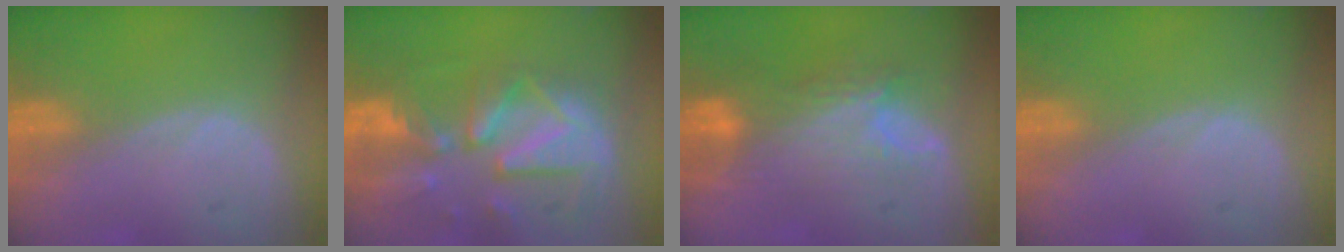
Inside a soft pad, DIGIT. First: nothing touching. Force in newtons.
{"total": 12.4, "press": 10.8, "slide": 6.1}
{"total": 8.7, "press": 7.8, "slide": 3.8}
{"total": 0.0}